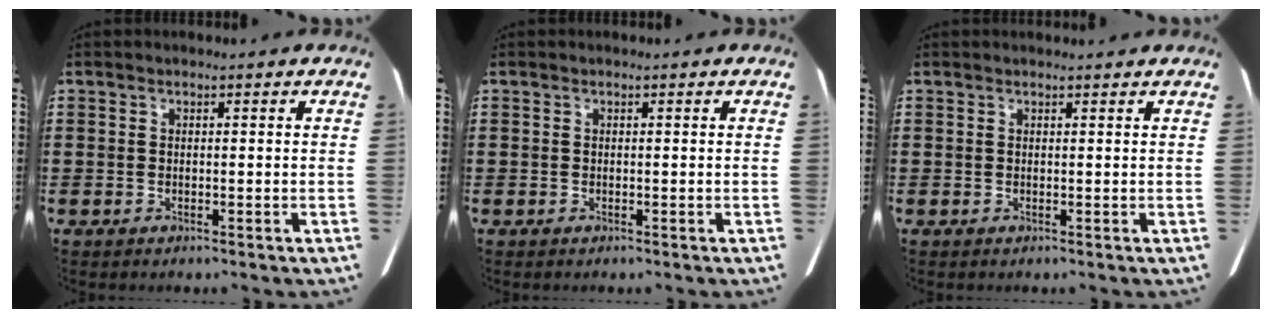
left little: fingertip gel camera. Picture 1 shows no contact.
{"total": 0.0}
{"total": 0.5, "force": [0.5, 0.0, 0.2], "torque": [0.003, -0.002, 0.008]}